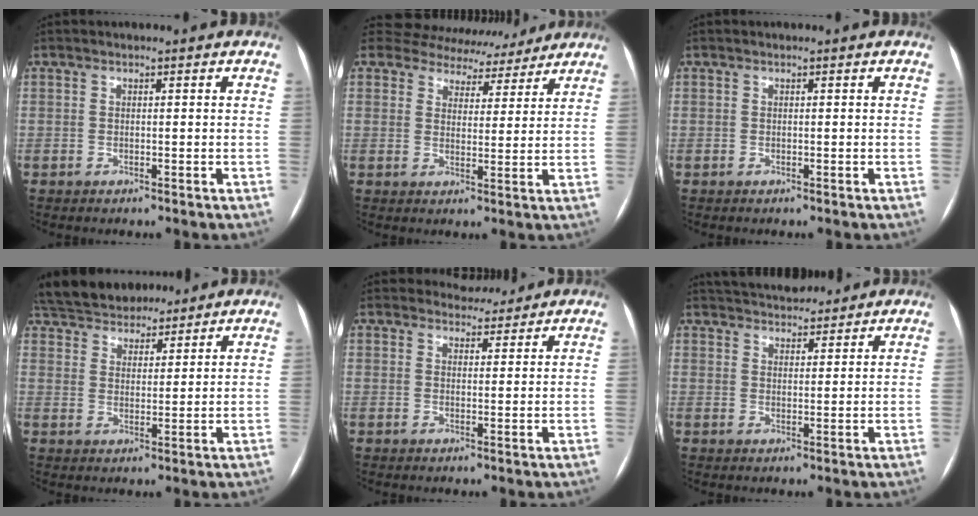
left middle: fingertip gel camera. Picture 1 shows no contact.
{"total": 12.0, "force": [10.5, 5.5, 1.5], "torque": [-0.021, 0.017, 0.134]}
{"total": 0.0}
{"total": 14.9, "force": [12.8, 6.0, 4.6], "torque": [-0.100, 0.034, 0.208]}
{"total": 3.6, "force": [3.3, 1.4, -0.2], "torque": [0.002, 0.001, 0.046]}
{"total": 9.9, "force": [9.1, 2.8, 2.7], "torque": [-0.041, 0.021, 0.139]}